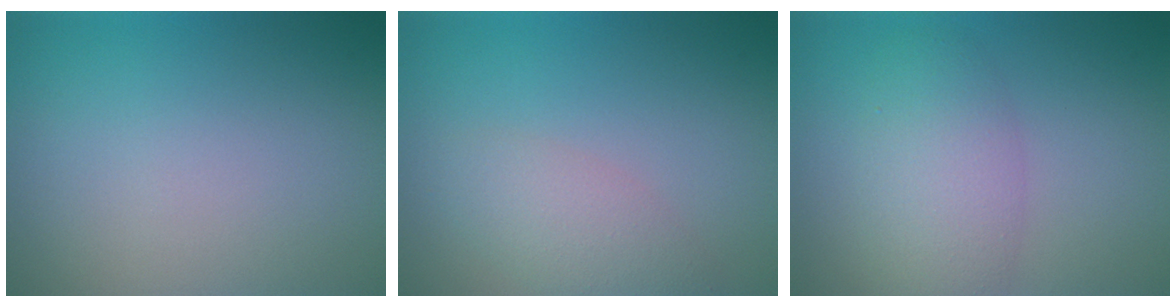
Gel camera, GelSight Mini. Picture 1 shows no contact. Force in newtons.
{"total": 2.9, "press": 2.9, "slide": 0.2}
{"total": 4.4, "press": 4.4, "slide": 0.2}